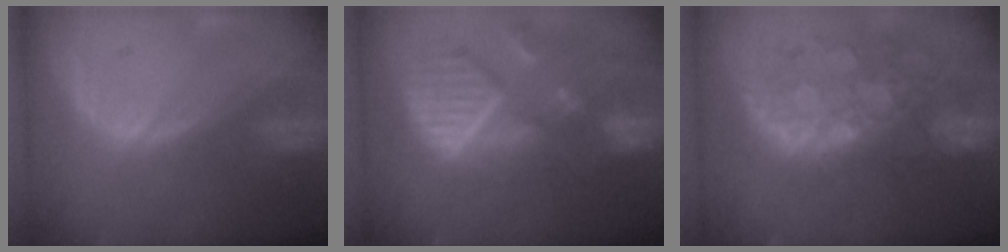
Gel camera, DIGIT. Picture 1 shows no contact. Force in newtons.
{"total": 12.1, "press": 10.5, "slide": 6.0}
{"total": 11.2, "press": 9.7, "slide": 5.5}